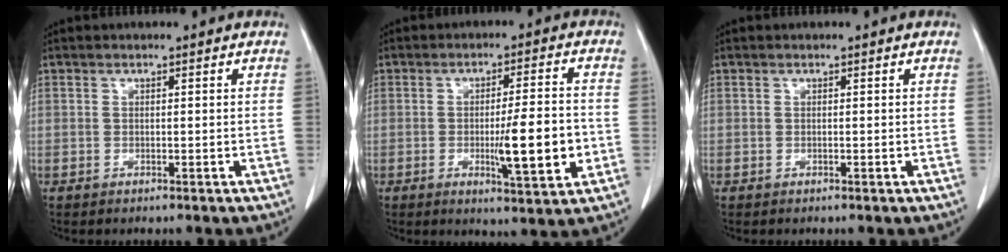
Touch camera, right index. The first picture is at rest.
{"total": 9.6, "force": [-2.1, 1.0, 9.3], "torque": [-0.135, -0.008, -0.030]}
{"total": 0.0}